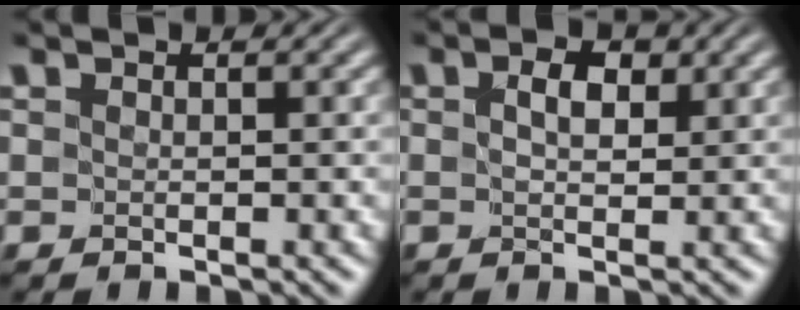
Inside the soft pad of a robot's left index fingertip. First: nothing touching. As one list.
[{"total": 1.7, "force": [0.6, 0.7, 1.4], "torque": [-0.024, 0.001, 0.012]}]